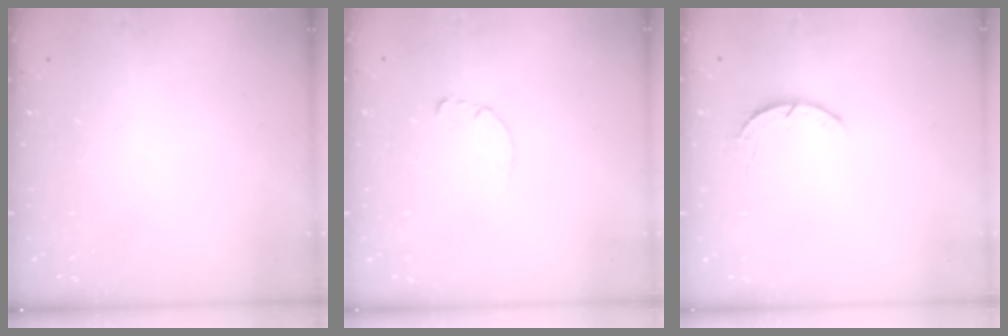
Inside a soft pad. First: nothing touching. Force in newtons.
{"total": 0.7, "press": 0.6, "slide": 0.1}
{"total": 3.9, "press": 3.9, "slide": 0.4}